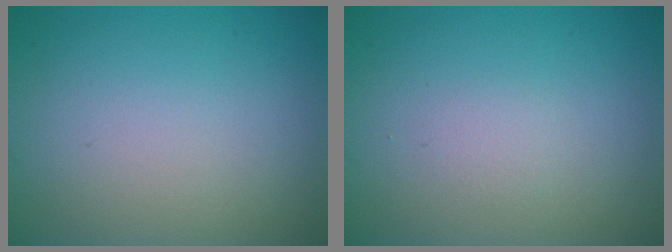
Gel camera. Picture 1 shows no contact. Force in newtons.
{"total": 0.7, "press": 0.7, "slide": 0.1}